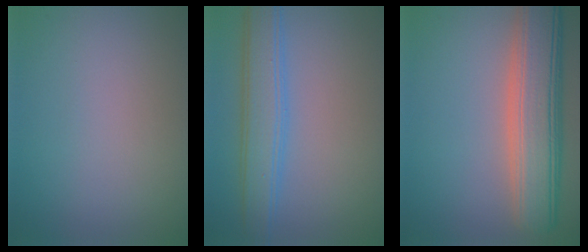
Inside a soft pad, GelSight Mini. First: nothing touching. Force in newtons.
{"total": 4.8, "press": 4.8, "slide": 0.3}
{"total": 8.4, "press": 8.4, "slide": 0.9}